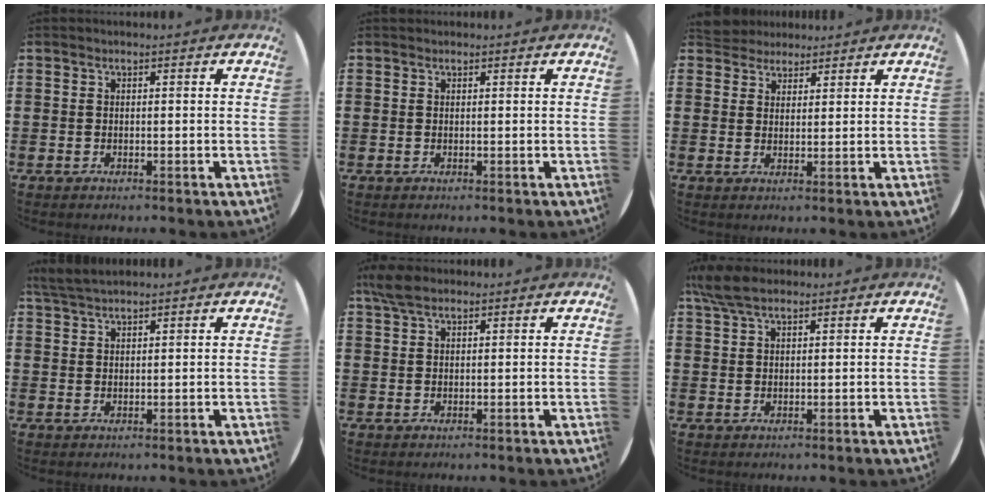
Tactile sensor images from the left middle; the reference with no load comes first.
{"total": 0.0}
{"total": 3.3, "force": [3.0, 1.2, -0.4], "torque": [-0.001, -0.001, 0.059]}
{"total": 3.1, "force": [2.8, 0.4, 1.1], "torque": [-0.028, 0.000, 0.054]}
{"total": 3.2, "force": [2.4, 1.2, 1.8], "torque": [-0.040, 0.006, 0.046]}
{"total": 4.6, "force": [3.5, 1.5, 2.6], "torque": [-0.059, 0.004, 0.066]}